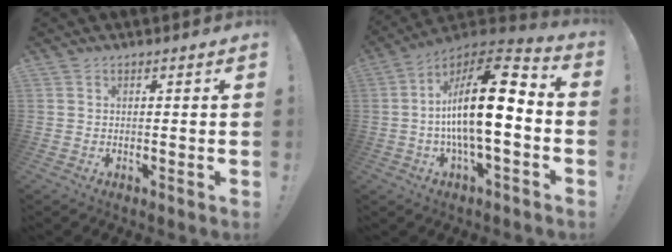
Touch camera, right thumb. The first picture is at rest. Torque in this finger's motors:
{"motor_torque": [2.17, 2.84, 2.06, -0.71, 0.71]}